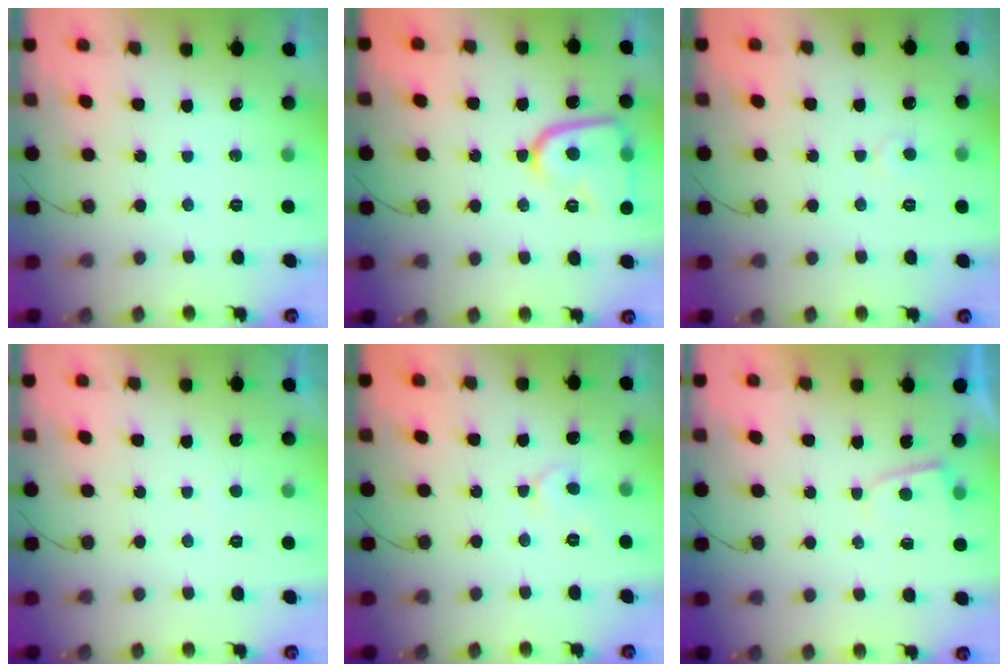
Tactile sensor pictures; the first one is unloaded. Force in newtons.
{"total": 13.0, "press": 13.0, "slide": 1.3}
{"total": 3.6, "press": 3.5, "slide": 0.4}
{"total": 1.9, "press": 1.9, "slide": 0.3}
{"total": 4.7, "press": 4.7, "slide": 0.5}
{"total": 2.3, "press": 2.2, "slide": 0.3}